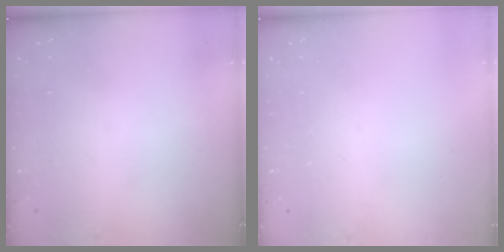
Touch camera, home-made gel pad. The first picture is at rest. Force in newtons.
{"total": 0.0}